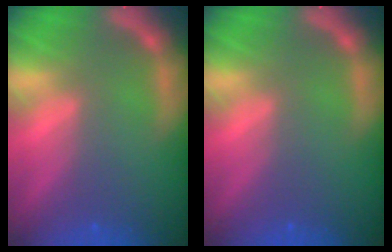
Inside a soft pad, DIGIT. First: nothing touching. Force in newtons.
{"total": 0.0}